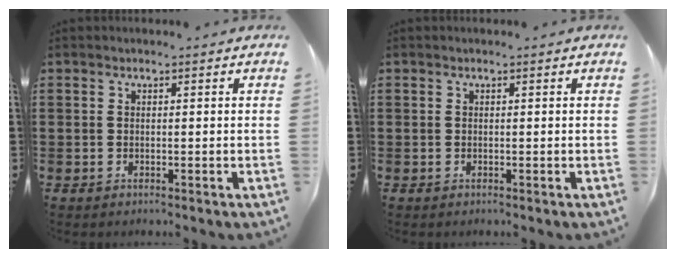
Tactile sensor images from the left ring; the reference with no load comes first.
{"total": 0.0}